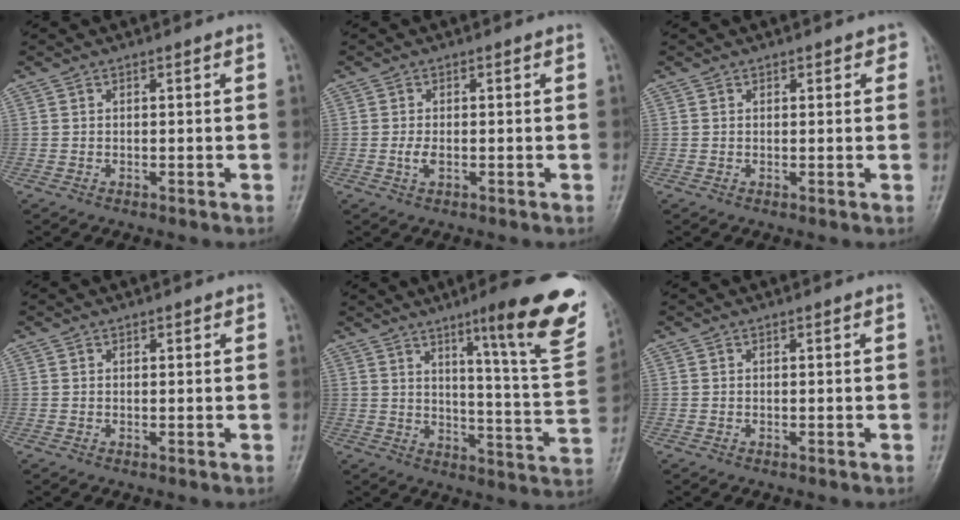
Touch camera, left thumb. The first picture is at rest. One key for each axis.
{"total": 2.0, "fx": -0.4, "fy": 1.0, "fz": 1.7, "tx": -0.037, "ty": -0.001, "tz": -0.010}
{"total": 1.8, "fx": 1.0, "fy": 1.3, "fz": 0.9, "tx": 0.014, "ty": -0.001, "tz": 0.006}
{"total": 0.8, "fx": 0.5, "fy": 0.6, "fz": 0.3, "tx": 0.008, "ty": -0.001, "tz": 0.003}
{"total": 21.1, "fx": 12.3, "fy": 2.9, "fz": 16.8, "tx": -0.192, "ty": -0.066, "tz": 0.168}
{"total": 0.0}